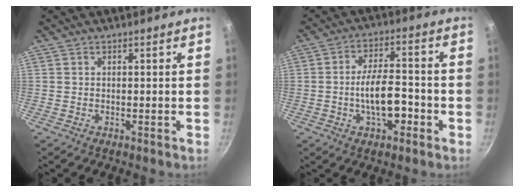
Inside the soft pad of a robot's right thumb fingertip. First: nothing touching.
{"total": 9.6, "force": [-2.7, 4.4, 8.1], "torque": [-0.121, 0.029, -0.047]}